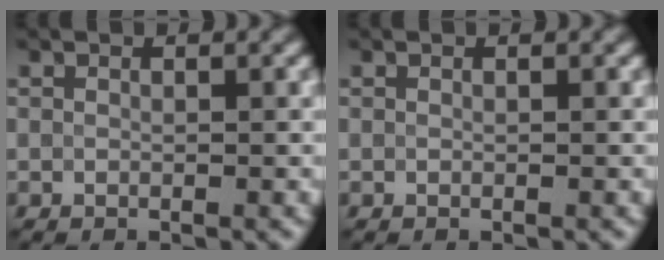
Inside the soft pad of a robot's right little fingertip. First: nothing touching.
{"total": 0.0}